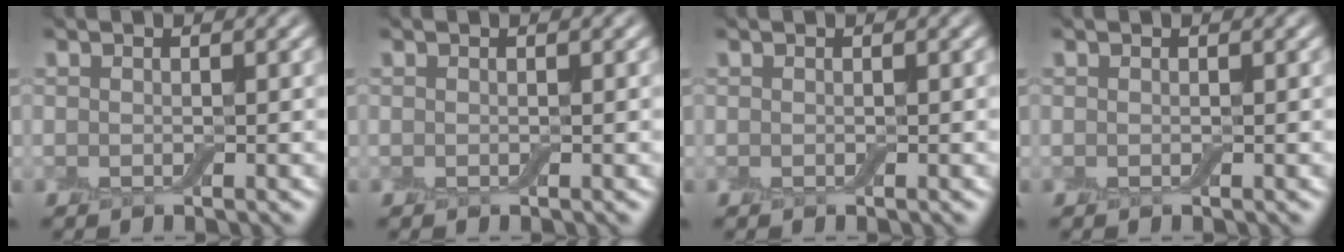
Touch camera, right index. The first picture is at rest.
{"total": 0.0}
{"total": 0.0}
{"total": 0.0}